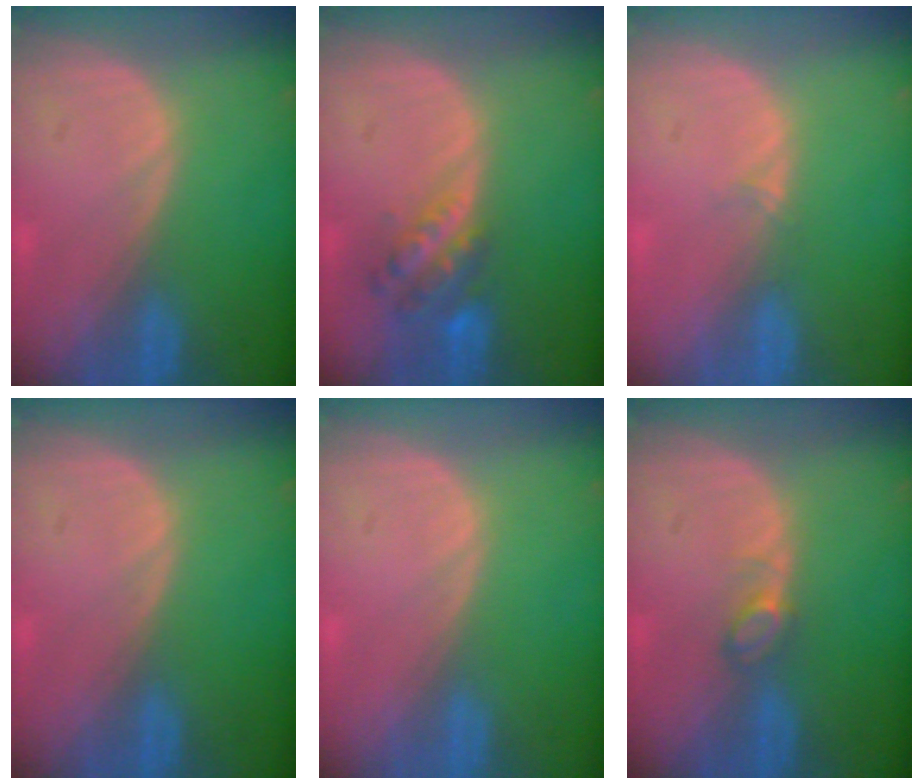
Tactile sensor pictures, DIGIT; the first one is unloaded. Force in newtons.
{"total": 5.8, "press": 5.0, "slide": 2.8}
{"total": 0.9, "press": 0.6, "slide": 0.7}
{"total": 0.0}
{"total": 0.0}
{"total": 2.2, "press": 2.2, "slide": 0.3}